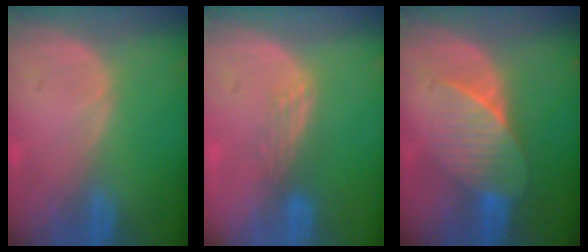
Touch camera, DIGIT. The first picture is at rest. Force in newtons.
{"total": 3.0, "press": 2.5, "slide": 1.7}
{"total": 7.2, "press": 6.7, "slide": 2.5}